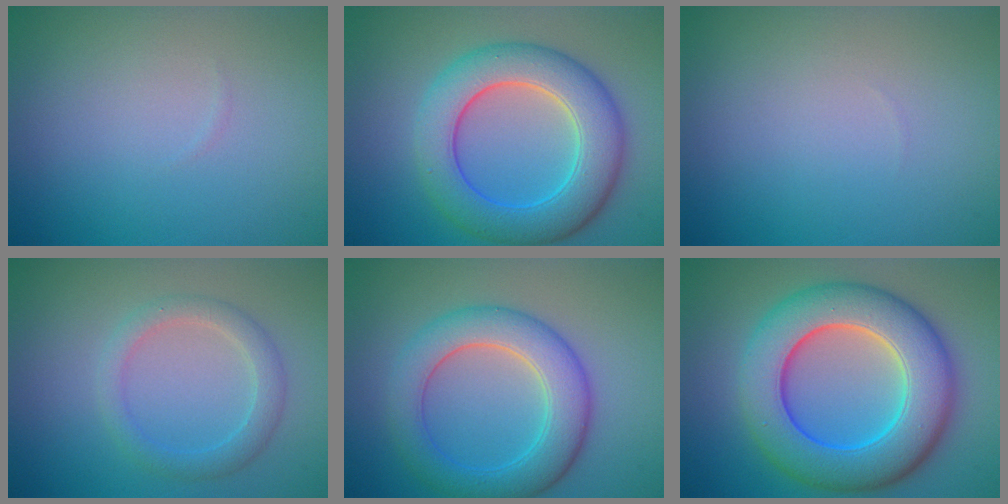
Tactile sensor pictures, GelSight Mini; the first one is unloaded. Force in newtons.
{"total": 8.0, "press": 8.0, "slide": 0.2}
{"total": 0.0}
{"total": 2.6, "press": 2.6, "slide": 0.1}
{"total": 6.2, "press": 6.2, "slide": 0.3}
{"total": 11.1, "press": 11.1, "slide": 0.5}